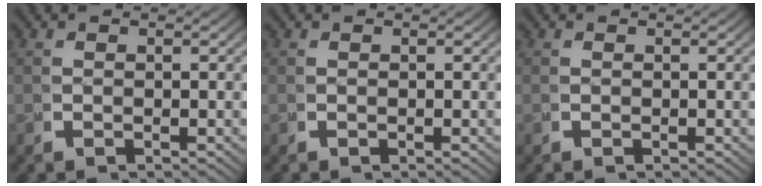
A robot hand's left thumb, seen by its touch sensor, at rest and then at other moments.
{"total": 0.0}
{"total": 0.0}